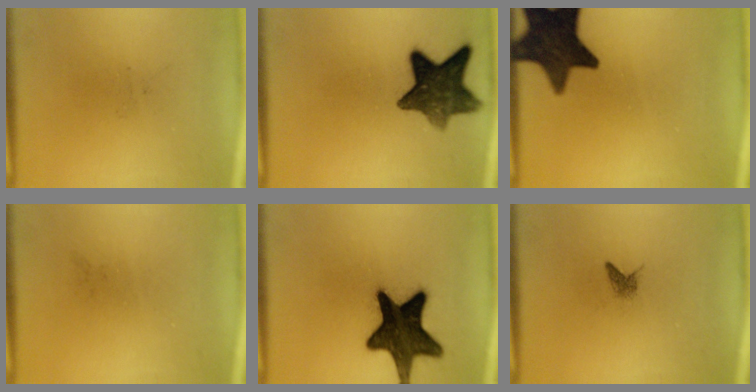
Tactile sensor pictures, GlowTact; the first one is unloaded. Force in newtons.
{"total": 10.9}
{"total": 14.9}
{"total": 0.0}
{"total": 16.6}
{"total": 1.0}